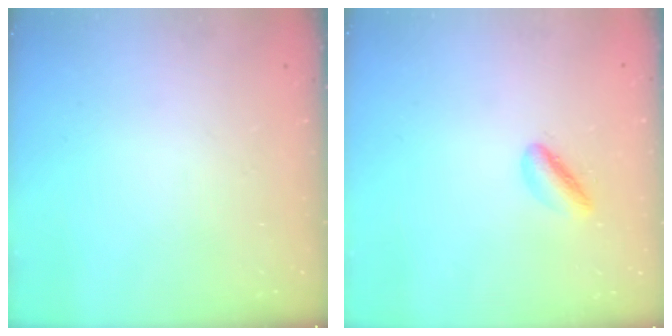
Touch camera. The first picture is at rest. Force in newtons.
{"total": 4.1, "press": 4.1, "slide": 0.6}